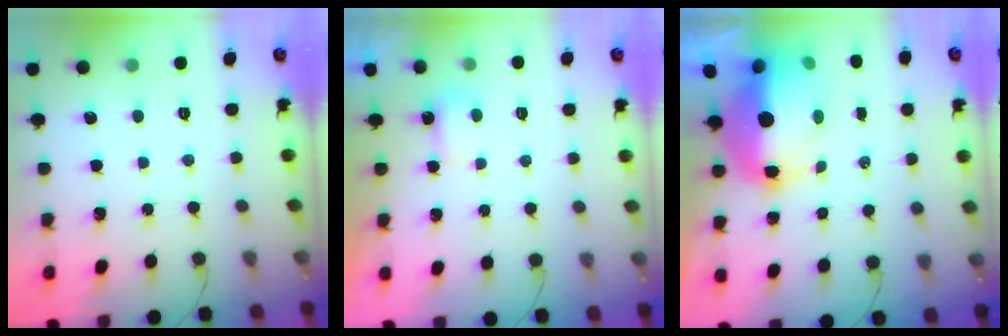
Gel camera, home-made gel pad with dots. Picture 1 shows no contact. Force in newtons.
{"total": 3.5, "press": 3.3, "slide": 1.2}
{"total": 14.3, "press": 14.1, "slide": 2.3}